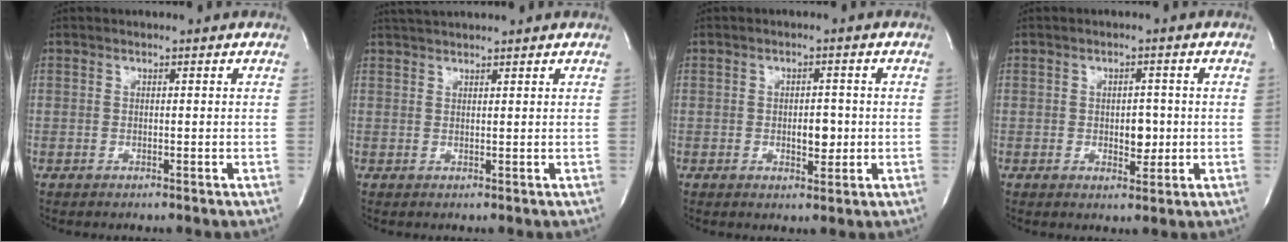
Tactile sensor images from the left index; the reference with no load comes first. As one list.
[{"total": 3.4, "force": [3.2, -0.1, 1.1], "torque": [-0.019, 0.025, 0.059]}, {"total": 3.2, "force": [-0.7, 1.6, 2.7], "torque": [-0.038, -0.003, -0.007]}, {"total": 3.2, "force": [-0.5, 1.9, 2.5], "torque": [-0.032, -0.004, -0.003]}]